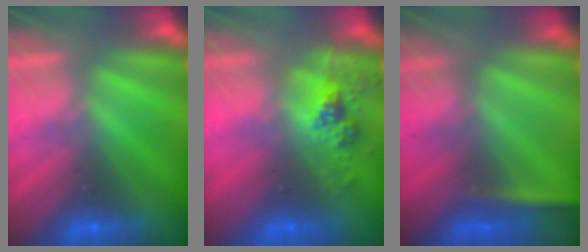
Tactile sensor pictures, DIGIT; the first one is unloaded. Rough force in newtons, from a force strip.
{"total": 2.4}
{"total": 2.9}